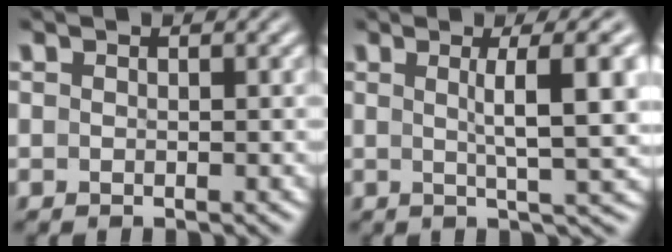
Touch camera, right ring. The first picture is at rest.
{"total": 5.3, "force": [1.2, -0.1, 5.1], "torque": [-0.062, 0.004, 0.020]}